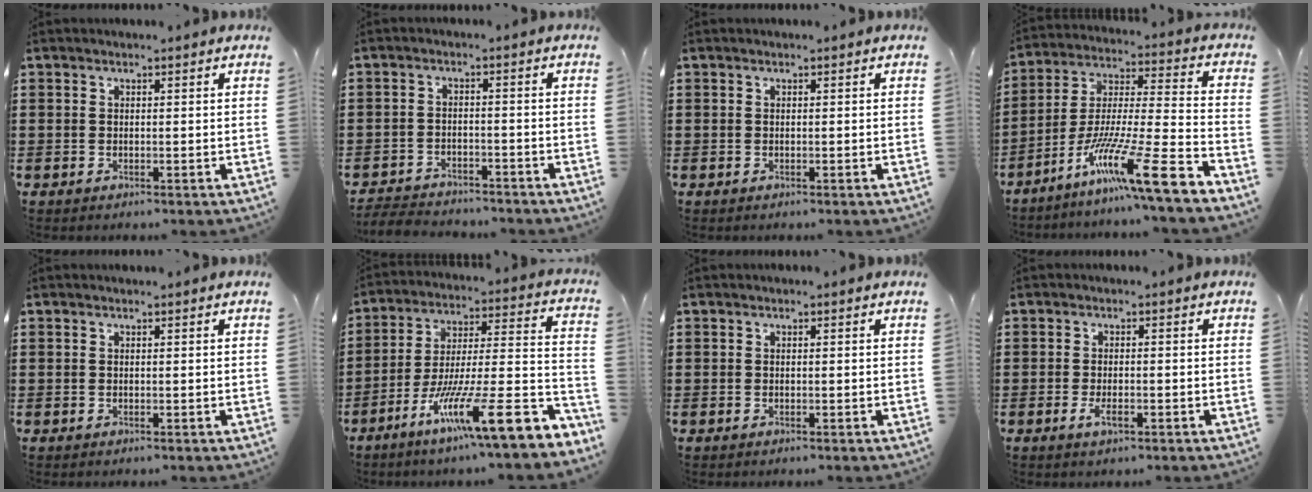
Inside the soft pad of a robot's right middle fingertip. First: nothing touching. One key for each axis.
{"total": 3.3, "fx": -3.3, "fy": 0.5, "fz": 0.0, "tx": -0.005, "ty": -0.001, "tz": -0.071}
{"total": 0.0}
{"total": 14.5, "fx": -10.0, "fy": 0.2, "fz": 10.6, "tx": -0.196, "ty": -0.001, "tz": -0.188}
{"total": 0.0}
{"total": 15.2, "fx": -9.3, "fy": 1.3, "fz": 12.0, "tx": -0.187, "ty": -0.003, "tz": -0.163}
{"total": 0.0}
{"total": 2.2, "fx": -0.9, "fy": 0.7, "fz": 1.9, "tx": -0.042, "ty": -0.004, "tz": -0.020}